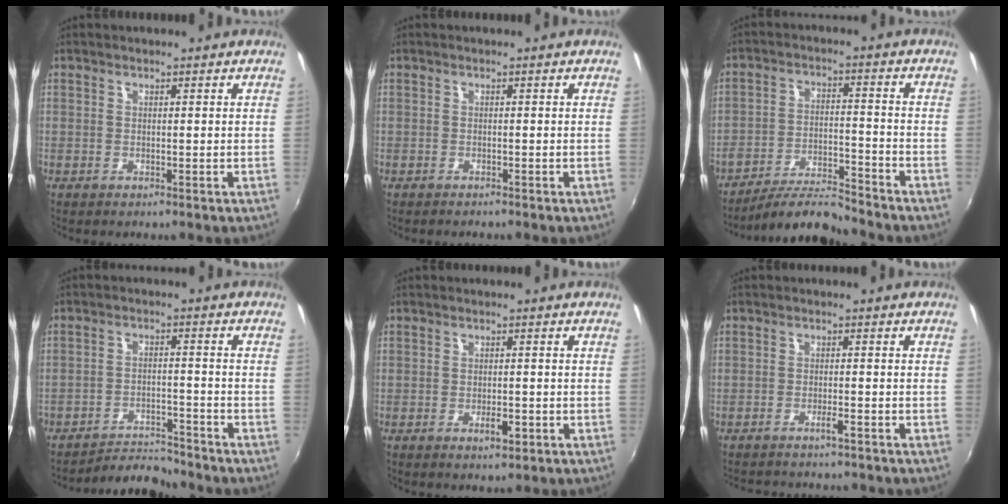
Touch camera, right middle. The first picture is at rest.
{"total": 1.0, "force": [-0.9, 0.1, 0.2], "torque": [-0.006, -0.006, -0.017]}
{"total": 9.2, "force": [-8.8, 0.4, 2.5], "torque": [-0.059, 0.003, -0.155]}
{"total": 6.9, "force": [-6.9, 0.5, 0.3], "torque": [-0.026, 0.009, -0.114]}
{"total": 2.5, "force": [-1.2, 1.0, 2.0], "torque": [-0.036, -0.003, -0.015]}
{"total": 4.8, "force": [-4.4, 0.4, 1.9], "torque": [-0.045, -0.005, -0.063]}